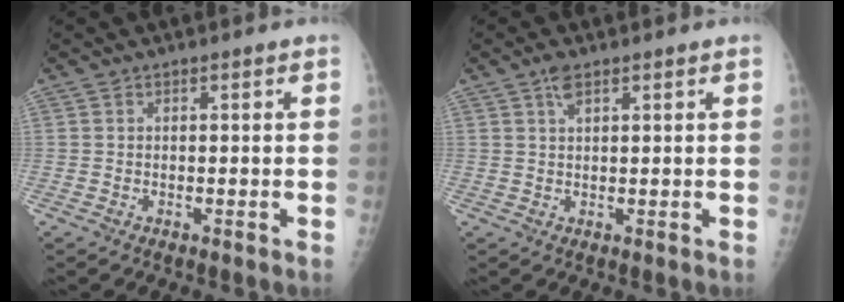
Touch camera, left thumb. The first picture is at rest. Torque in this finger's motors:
{"motor_torque": [2.05, 0.72, 0.21, -0.24, -0.02]}